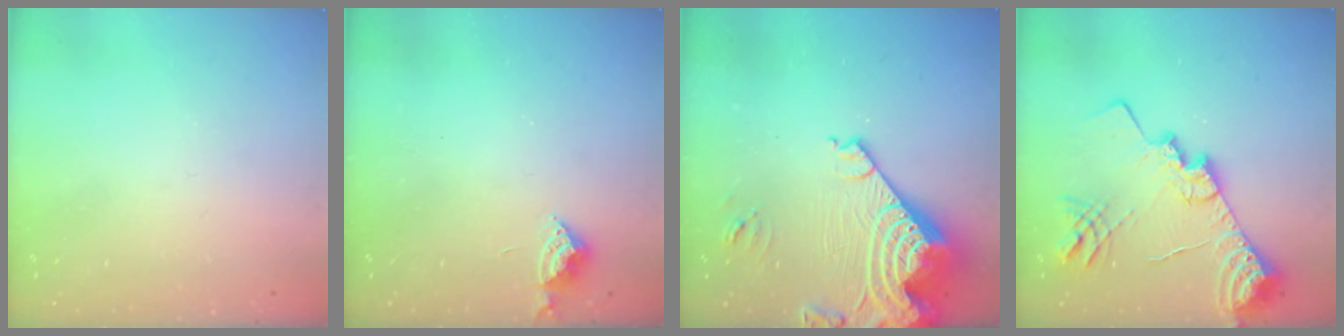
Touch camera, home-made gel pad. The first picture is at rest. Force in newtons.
{"total": 4.0, "press": 4.0, "slide": 0.7}
{"total": 16.2, "press": 16.1, "slide": 1.8}
{"total": 19.2, "press": 19.1, "slide": 1.6}